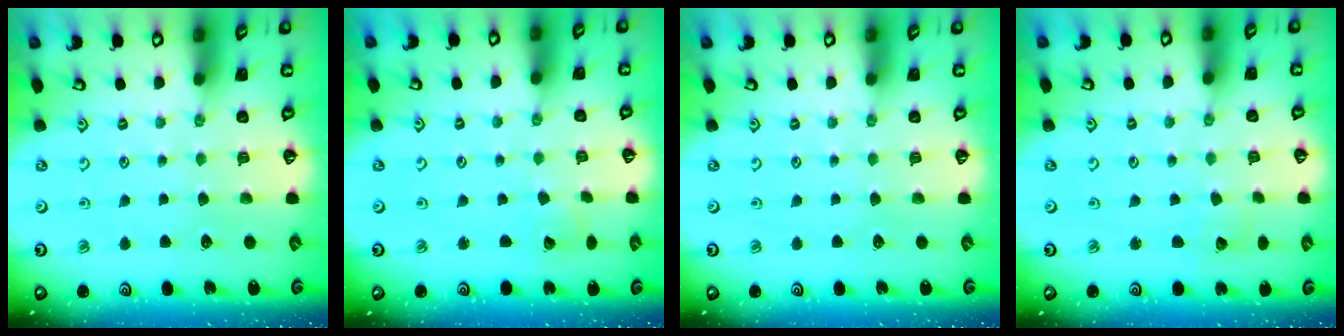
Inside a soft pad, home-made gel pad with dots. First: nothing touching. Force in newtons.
{"total": 2.8, "press": 2.8, "slide": 0.0}
{"total": 0.0}
{"total": 2.9, "press": 2.9, "slide": 0.3}